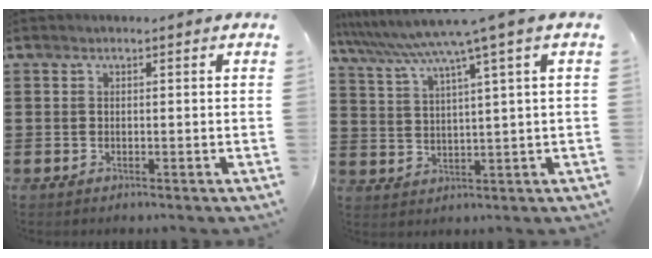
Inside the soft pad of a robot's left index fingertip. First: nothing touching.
{"total": 6.5, "force": [4.4, -0.8, 4.7], "torque": [-0.109, -0.032, 0.067]}